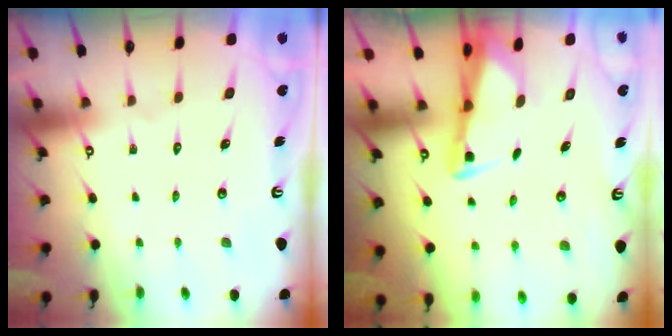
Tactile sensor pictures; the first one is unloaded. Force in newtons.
{"total": 2.8, "press": 2.8, "slide": 0.5}